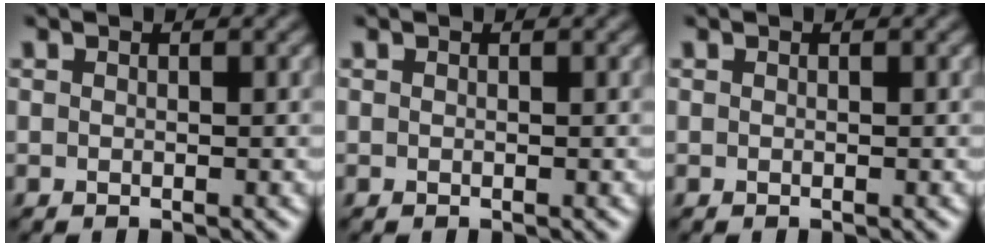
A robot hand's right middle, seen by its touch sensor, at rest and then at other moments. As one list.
[{"total": 0.0}, {"total": 0.0}]